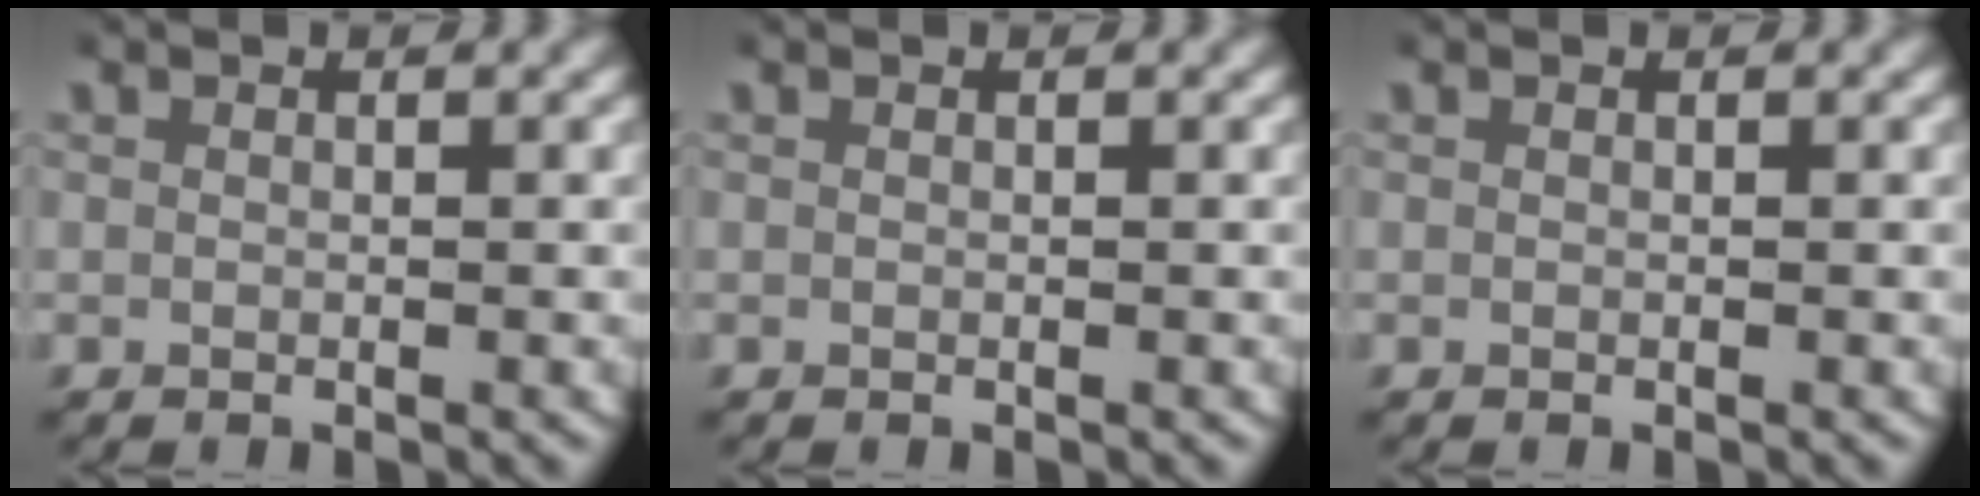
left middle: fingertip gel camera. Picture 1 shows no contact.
{"total": 0.0}
{"total": 0.0}